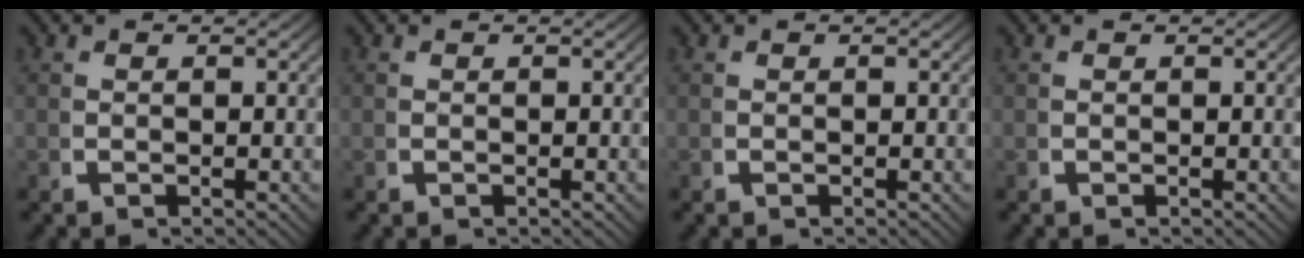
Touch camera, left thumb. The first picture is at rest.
{"total": 0.0}
{"total": 0.0}
{"total": 0.0}